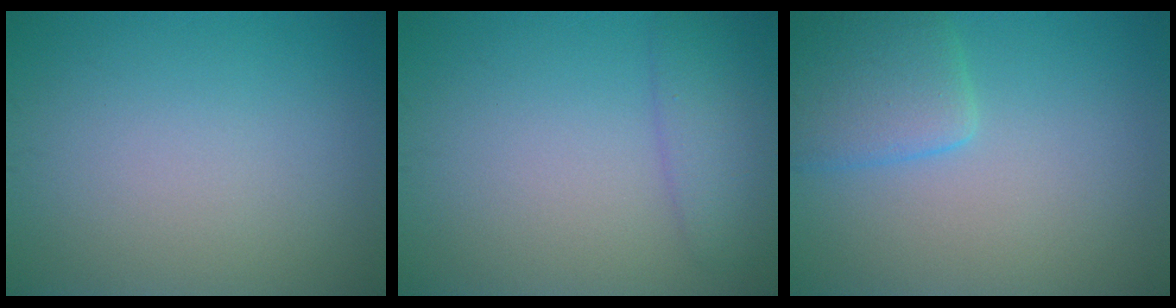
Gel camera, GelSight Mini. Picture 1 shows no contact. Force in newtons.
{"total": 2.8, "press": 2.8, "slide": 0.1}
{"total": 3.8, "press": 3.7, "slide": 0.3}